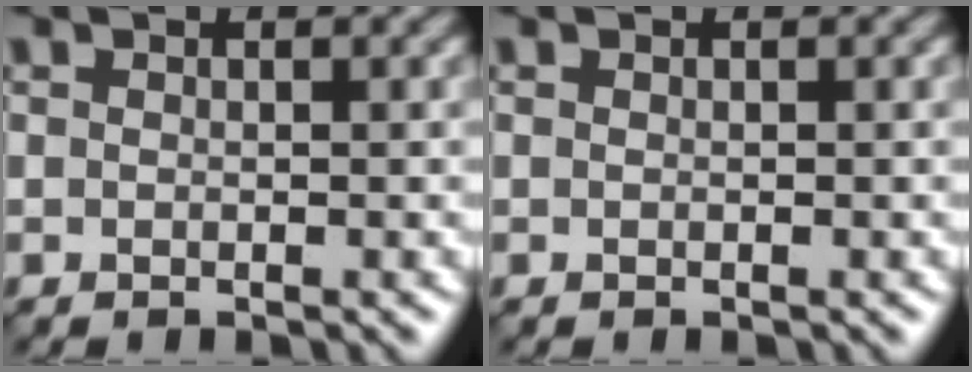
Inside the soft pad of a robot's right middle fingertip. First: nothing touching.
{"total": 0.0}